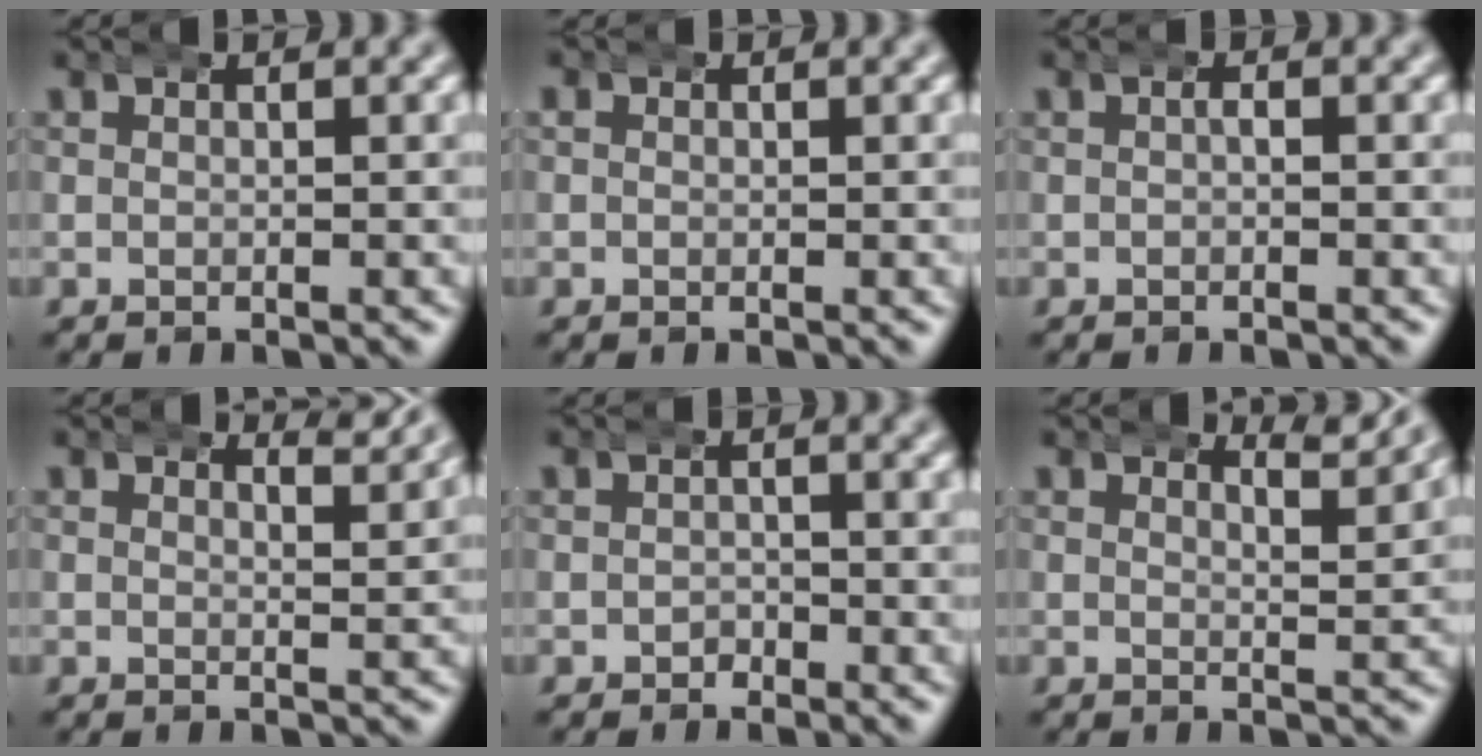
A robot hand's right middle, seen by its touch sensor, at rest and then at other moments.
{"total": 1.0, "force": [0.3, 0.9, 0.3], "torque": [-0.010, 0.000, 0.001]}
{"total": 0.5, "force": [-0.1, 0.2, 0.5], "torque": [-0.011, -0.002, 0.000]}
{"total": 2.8, "force": [2.6, 0.2, 0.9], "torque": [-0.010, -0.009, 0.040]}
{"total": 1.0, "force": [-0.6, 0.7, -0.2], "torque": [0.007, 0.000, -0.015]}
{"total": 3.2, "force": [3.0, 0.2, 1.1], "torque": [-0.014, -0.012, 0.047]}